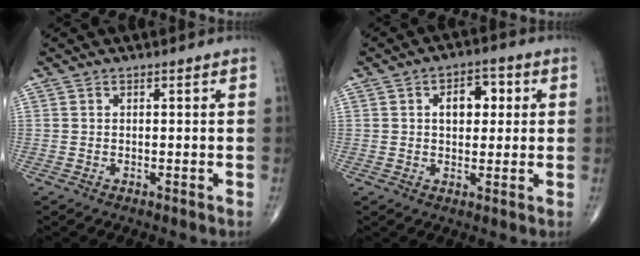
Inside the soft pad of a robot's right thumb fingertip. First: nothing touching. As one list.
[{"total": 6.5, "force": [1.4, 4.2, 4.8], "torque": [-0.047, 0.009, 0.017]}]